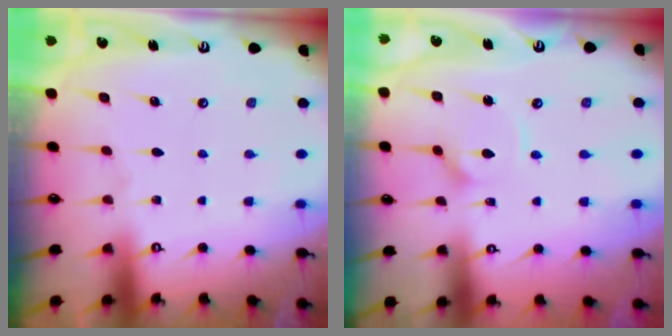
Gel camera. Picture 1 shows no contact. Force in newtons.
{"total": 5.6, "press": 5.6, "slide": 0.5}